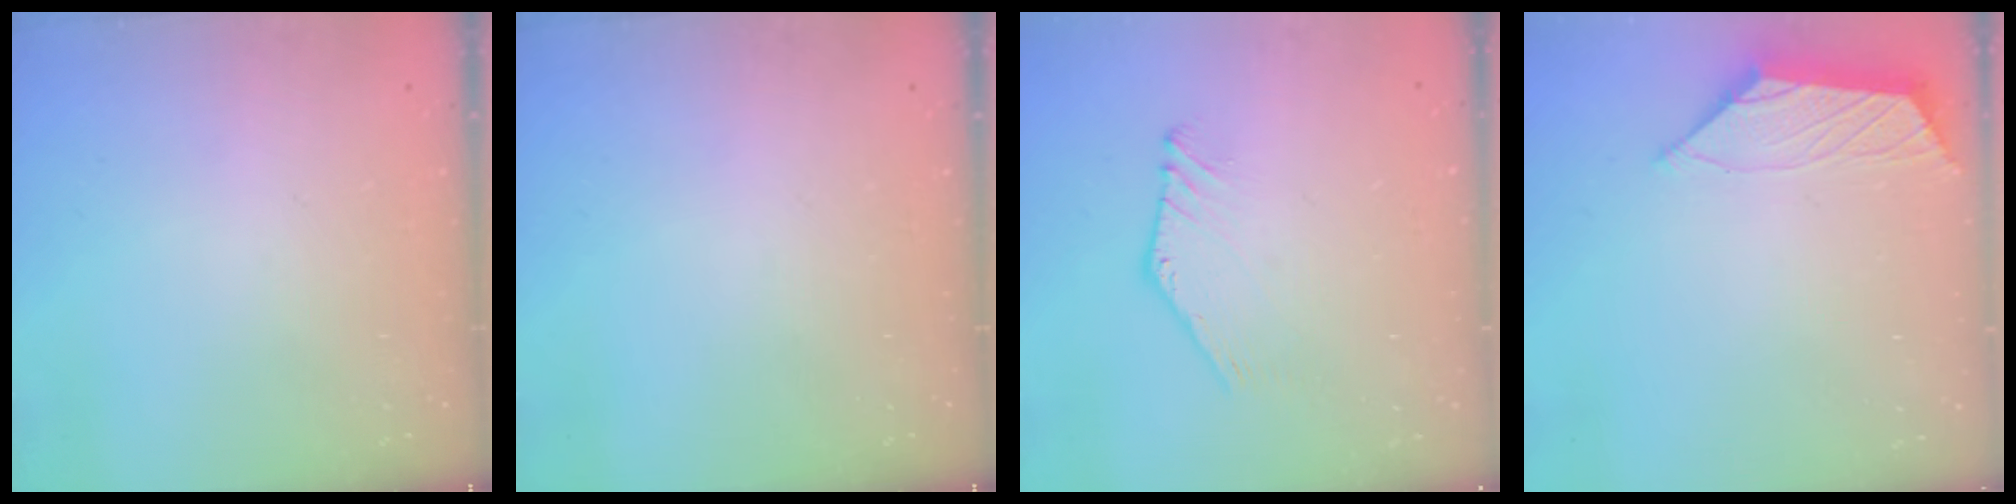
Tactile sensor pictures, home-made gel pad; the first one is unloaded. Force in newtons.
{"total": 0.0}
{"total": 2.2, "press": 2.2, "slide": 0.1}
{"total": 1.2, "press": 1.2, "slide": 0.2}